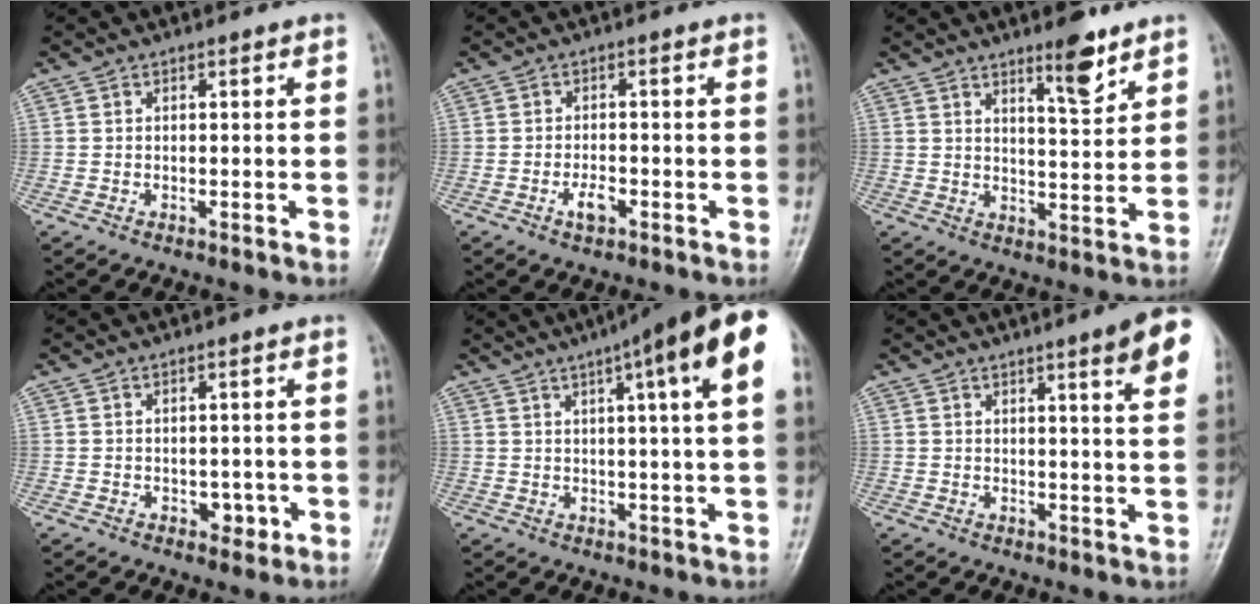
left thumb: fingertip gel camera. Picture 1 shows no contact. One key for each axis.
{"total": 2.9, "fx": -1.4, "fy": 1.3, "fz": 2.1, "tx": -0.037, "ty": 0.008, "tz": -0.025}
{"total": 6.9, "fx": 4.8, "fy": 1.6, "fz": 4.7, "tx": -0.058, "ty": -0.037, "tz": 0.073}
{"total": 2.8, "fx": -0.7, "fy": 2.0, "fz": 1.8, "tx": -0.006, "ty": 0.003, "tz": -0.006}
{"total": 16.7, "fx": 7.7, "fy": 2.0, "fz": 14.7, "tx": -0.207, "ty": 0.008, "tz": 0.094}
{"total": 9.8, "fx": 5.0, "fy": 1.2, "fz": 8.3, "tx": -0.093, "ty": -0.018, "tz": 0.053}